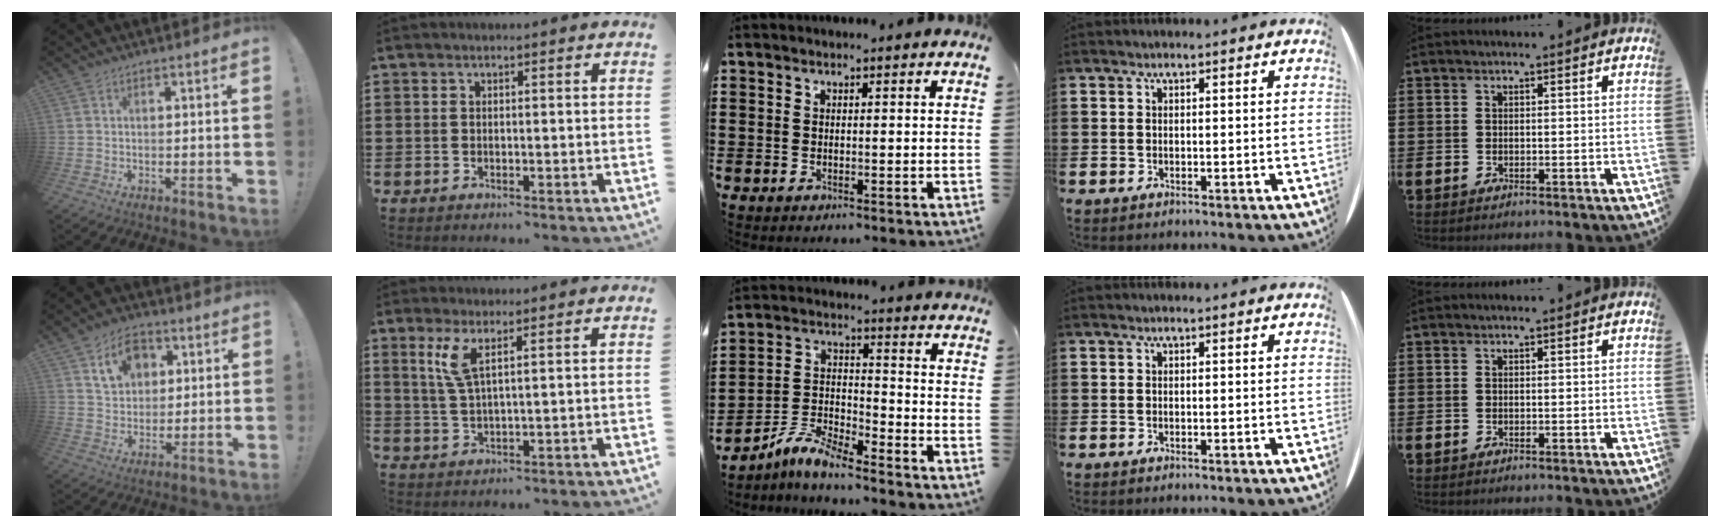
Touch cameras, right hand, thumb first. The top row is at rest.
{"thumb": {"total": 10.6, "force": [4.7, 8.0, 5.1], "torque": [-0.074, -0.010, 0.088]}, "index": {"total": 4.0, "force": [1.9, 0.8, 3.4], "torque": [-0.082, -0.002, 0.030]}, "middle": {"total": 6.9, "force": [-6.3, 1.1, 2.7], "torque": [-0.070, 0.001, -0.126]}}